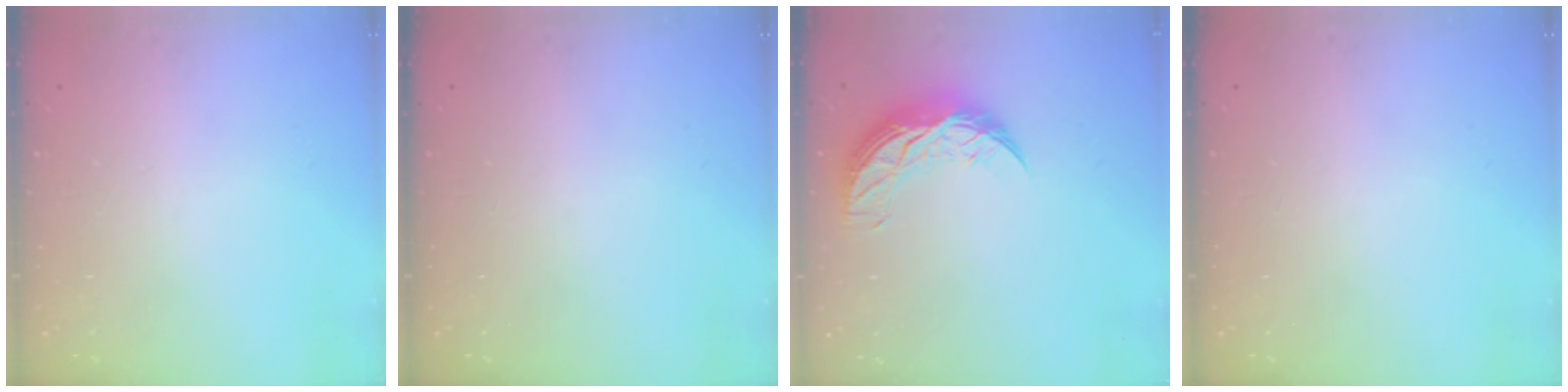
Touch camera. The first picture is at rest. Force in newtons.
{"total": 0.0}
{"total": 9.9, "press": 9.9, "slide": 0.5}
{"total": 0.0}